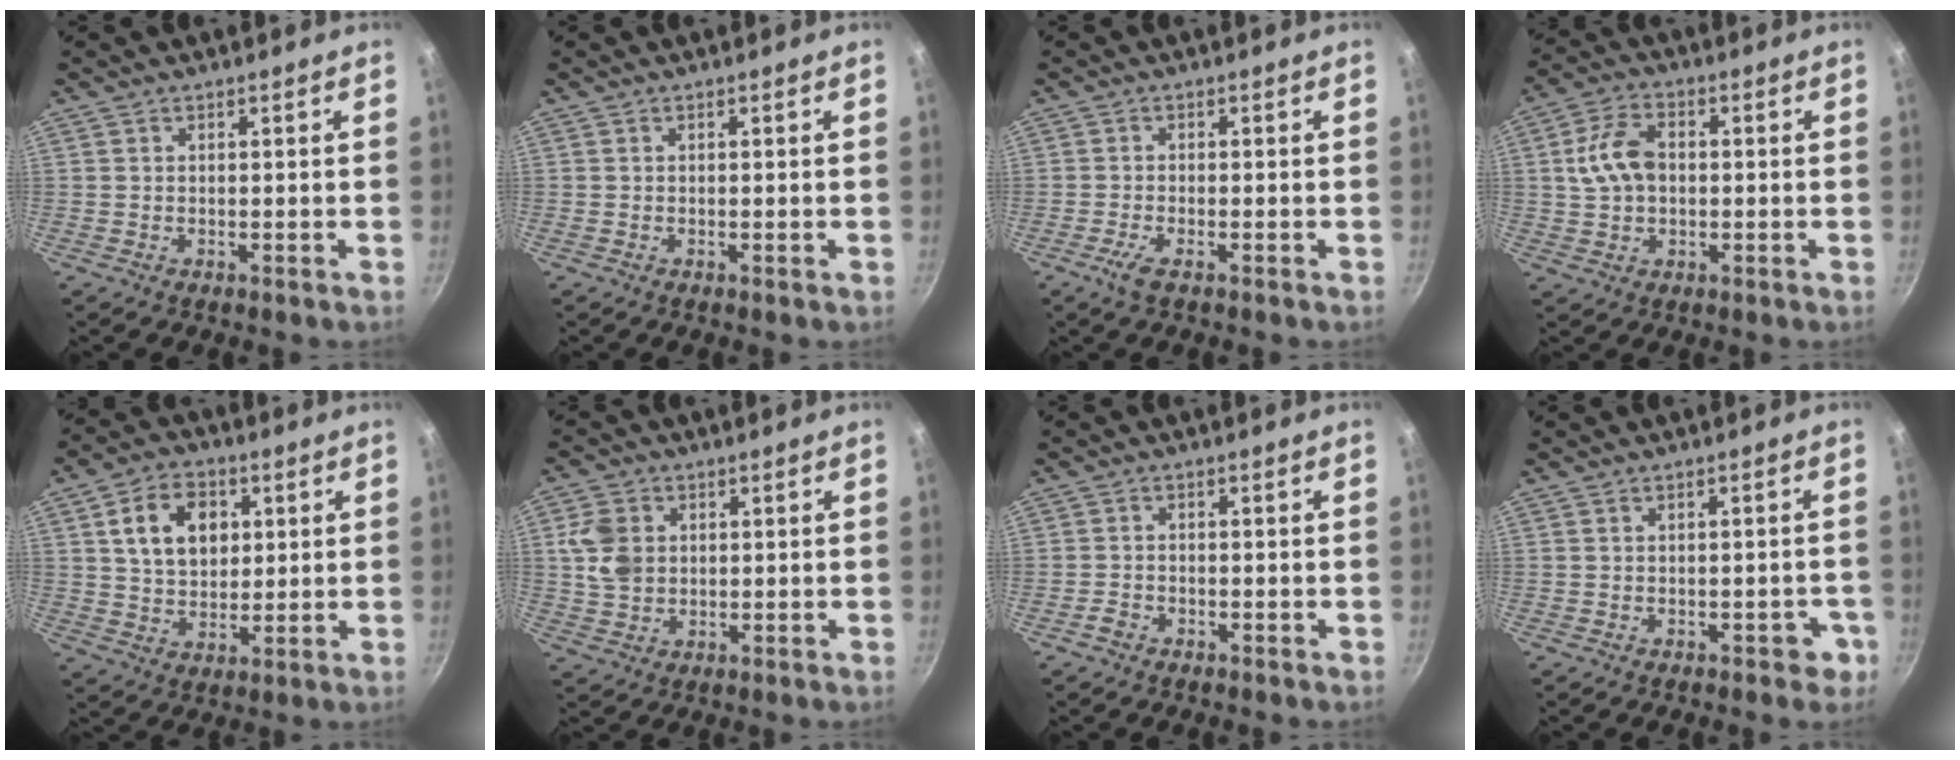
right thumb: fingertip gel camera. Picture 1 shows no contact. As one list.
[{"total": 0.0}, {"total": 2.8, "force": [-1.7, 0.5, 2.2], "torque": [-0.056, 0.005, -0.037]}, {"total": 8.8, "force": [0.7, 6.1, 6.4], "torque": [-0.111, 0.018, 0.007]}, {"total": 11.8, "force": [3.2, 8.5, 7.6], "torque": [-0.102, -0.002, 0.053]}, {"total": 7.4, "force": [1.3, 5.9, 4.3], "torque": [-0.069, -0.001, 0.023]}, {"total": 1.8, "force": [-1.3, 1.1, 0.7], "torque": [-0.018, 0.016, -0.027]}, {"total": 3.4, "force": [-1.4, 2.0, 2.3], "torque": [-0.003, 0.019, -0.011]}]